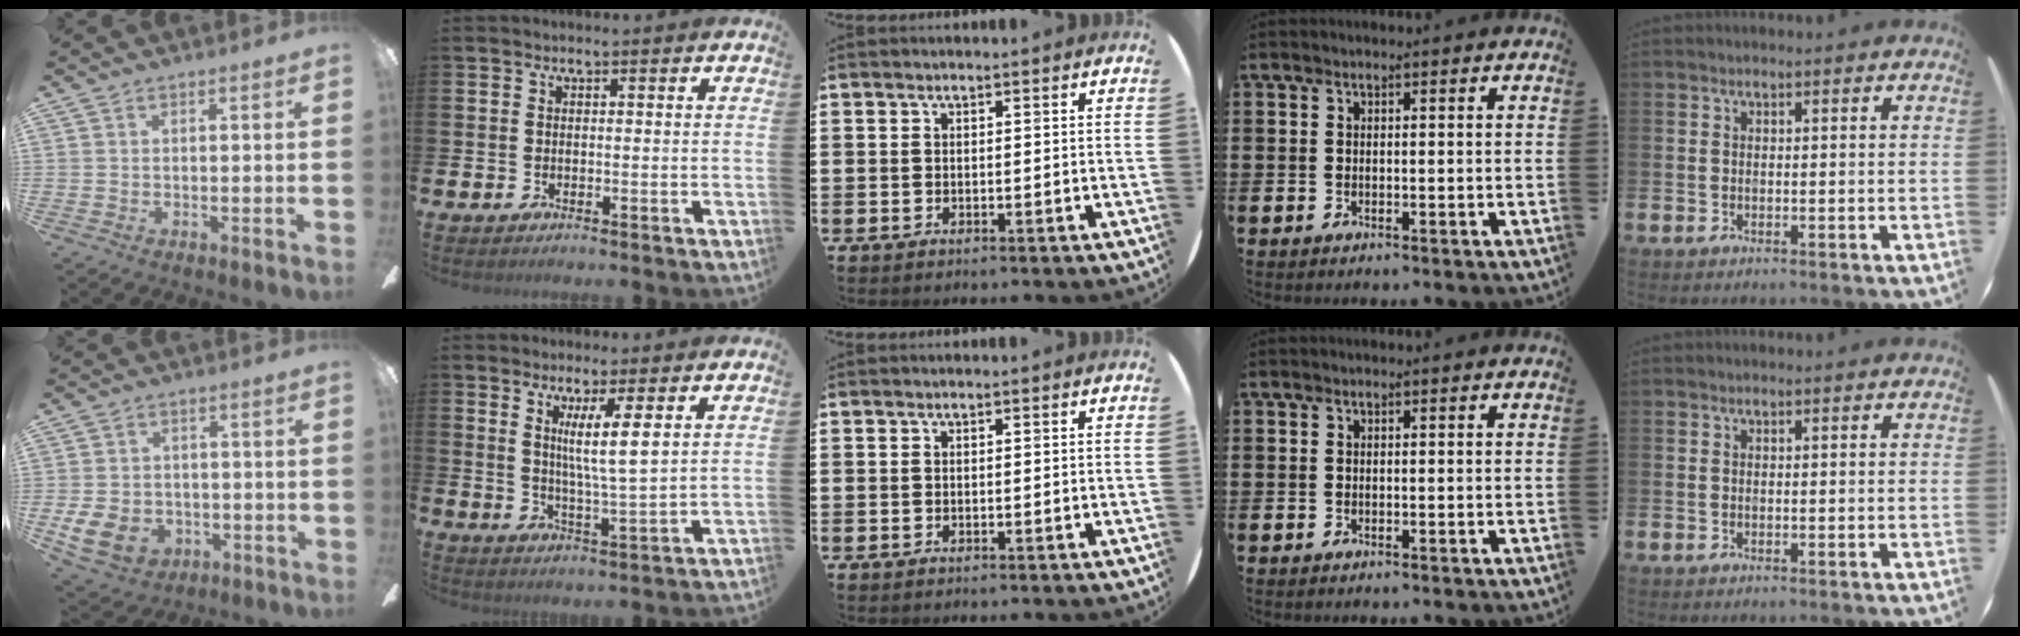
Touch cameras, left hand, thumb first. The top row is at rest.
{"thumb": {"total": 9.5, "force": [-2.9, 7.5, 5.1], "torque": [-0.122, 0.013, -0.053]}, "index": {"total": 5.0, "force": [3.4, -0.5, 3.7], "torque": [-0.063, -0.028, 0.051]}}